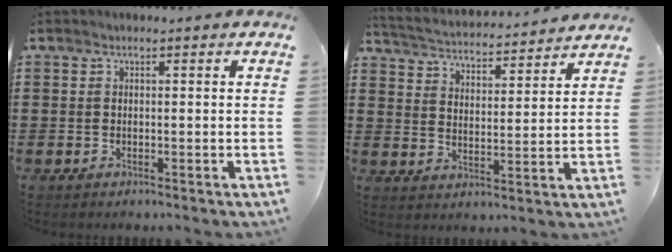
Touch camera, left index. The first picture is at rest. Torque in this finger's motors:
{"motor_torque": [0.08, -1.89, 0.01, 0.03]}